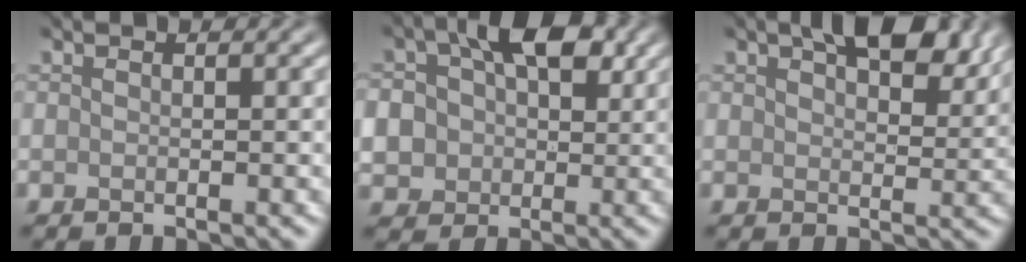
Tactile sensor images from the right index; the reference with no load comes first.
{"total": 9.3, "force": [1.4, 7.4, 5.5], "torque": [-0.097, 0.009, 0.020]}
{"total": 7.6, "force": [4.4, 3.6, 5.0], "torque": [-0.068, 0.005, 0.068]}